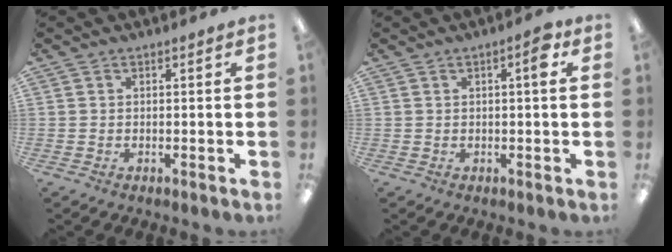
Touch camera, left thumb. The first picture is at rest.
{"total": 3.4, "force": [1.3, 0.8, 3.0], "torque": [-0.038, -0.003, 0.014]}